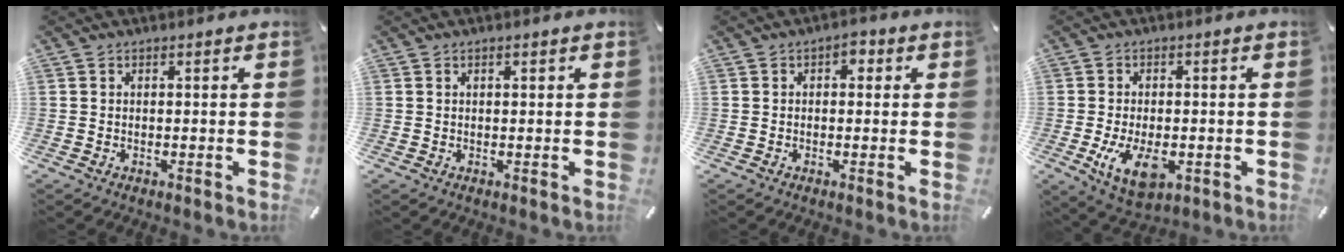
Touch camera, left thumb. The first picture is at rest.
{"total": 0.7, "force": [0.3, 0.3, 0.6], "torque": [-0.012, 0.003, 0.004]}
{"total": 2.4, "force": [-0.1, 1.7, 1.7], "torque": [-0.026, 0.008, -0.007]}
{"total": 9.4, "force": [-2.5, 5.3, 7.3], "torque": [-0.144, -0.010, -0.045]}